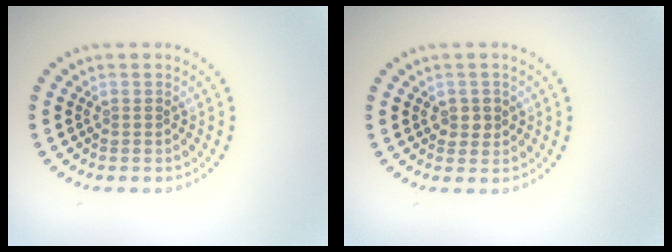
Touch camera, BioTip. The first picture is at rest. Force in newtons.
{"total": 1.5, "press": 1.4, "slide": 0.6}